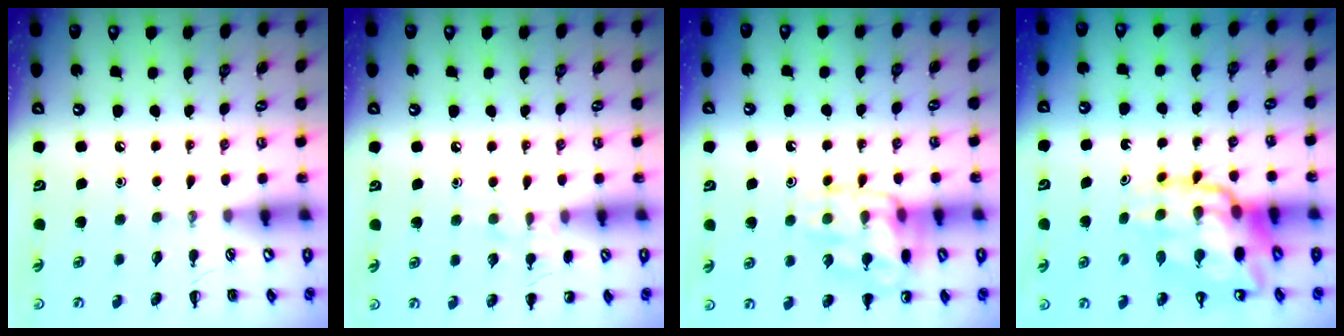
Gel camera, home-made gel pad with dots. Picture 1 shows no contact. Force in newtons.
{"total": 7.4, "press": 7.1, "slide": 2.1}
{"total": 14.7, "press": 14.6, "slide": 1.1}
{"total": 15.3, "press": 14.7, "slide": 4.2}